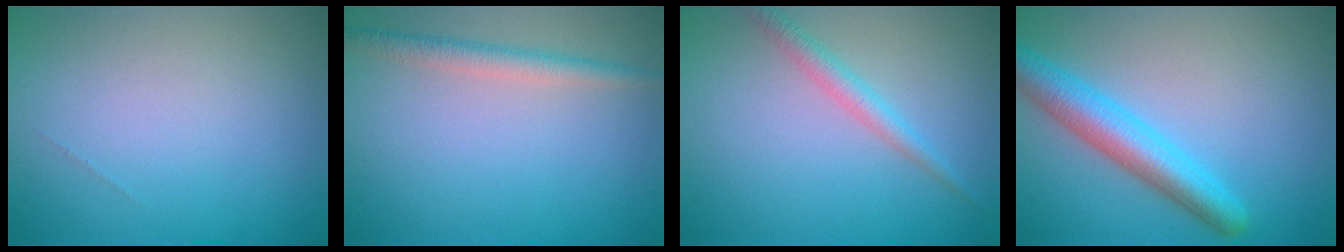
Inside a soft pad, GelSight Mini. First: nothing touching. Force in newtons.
{"total": 2.2, "press": 2.2, "slide": 0.0}
{"total": 2.0, "press": 2.0, "slide": 0.1}
{"total": 5.0, "press": 5.0, "slide": 0.2}